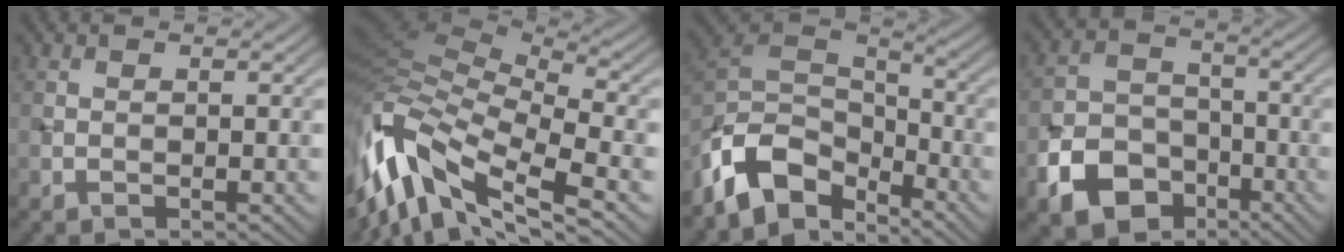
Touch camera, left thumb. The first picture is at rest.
{"total": 15.0, "force": [-6.9, 6.0, 12.0], "torque": [-0.292, -0.008, -0.125]}
{"total": 10.5, "force": [-6.7, 5.6, 5.8], "torque": [-0.120, -0.001, -0.147]}
{"total": 9.5, "force": [-5.1, 6.7, 4.5], "torque": [-0.102, -0.020, -0.102]}